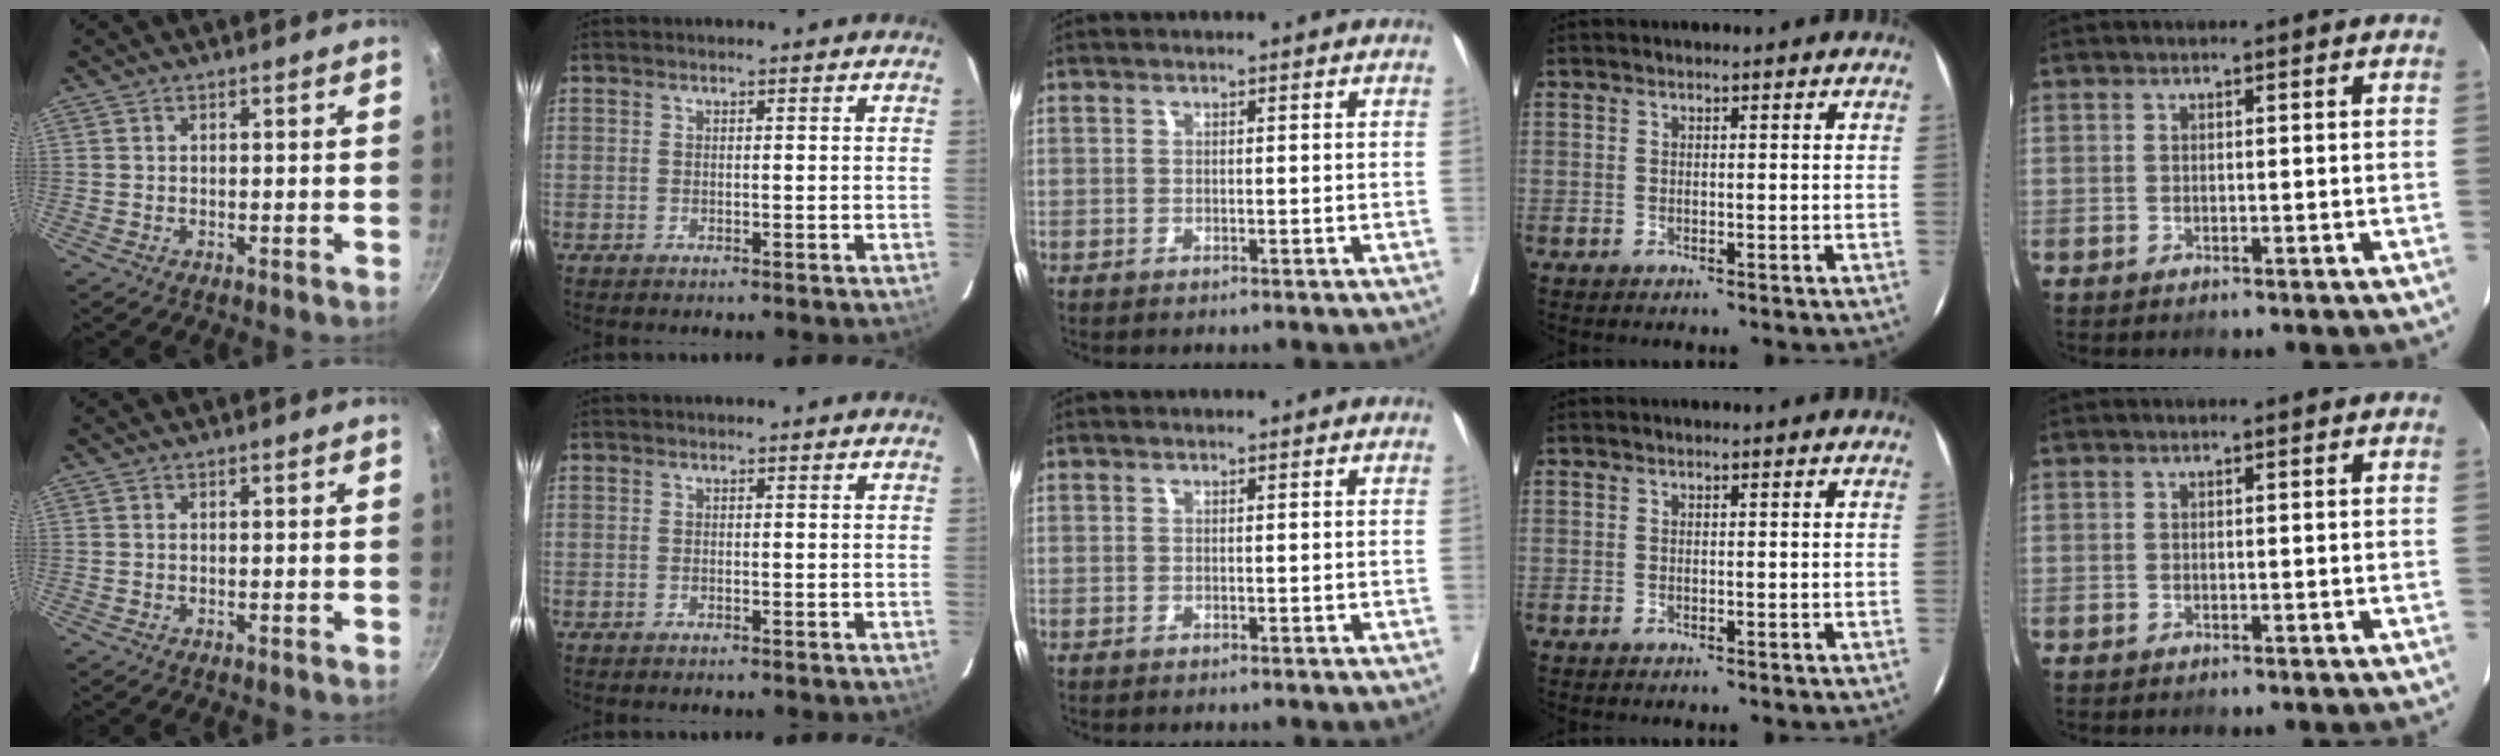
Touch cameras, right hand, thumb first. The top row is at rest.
{}